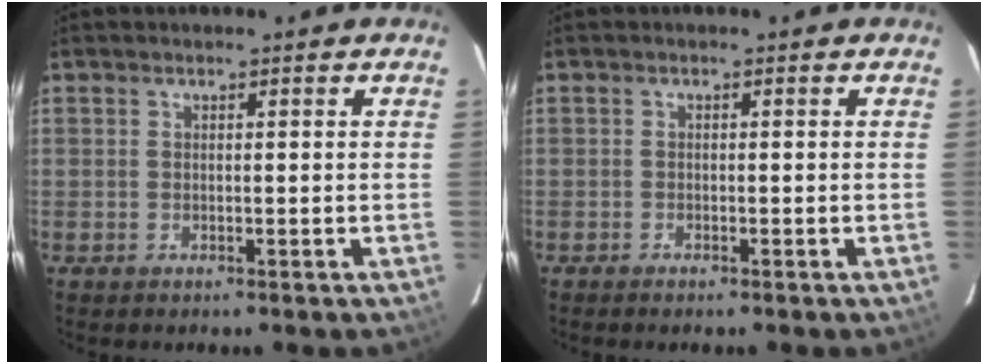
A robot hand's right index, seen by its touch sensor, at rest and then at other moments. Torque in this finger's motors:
{"motor_torque": [0.04, -0.03, 0.07, 0.01]}